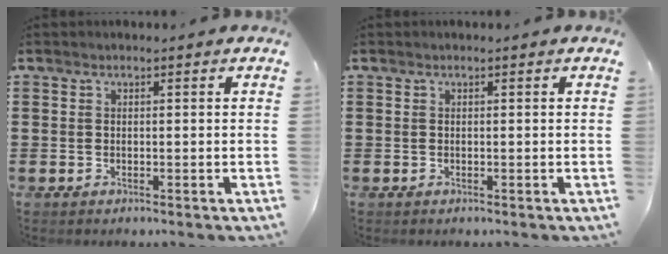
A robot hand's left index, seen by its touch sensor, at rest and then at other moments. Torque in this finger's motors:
{"motor_torque": [0.00, 0.00, 0.00, 0.00]}